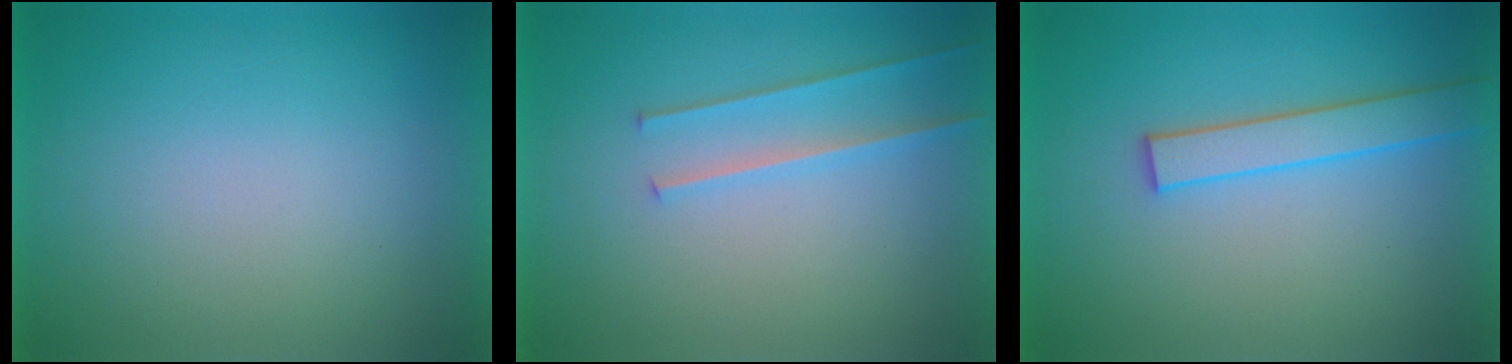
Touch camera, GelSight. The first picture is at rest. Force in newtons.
{"total": 2.2}
{"total": 3.6}